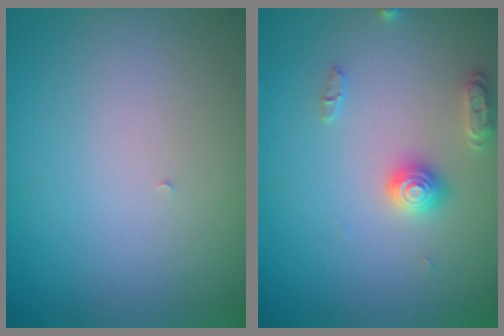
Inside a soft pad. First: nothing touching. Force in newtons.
{"total": 2.8, "press": 2.8, "slide": 0.3}